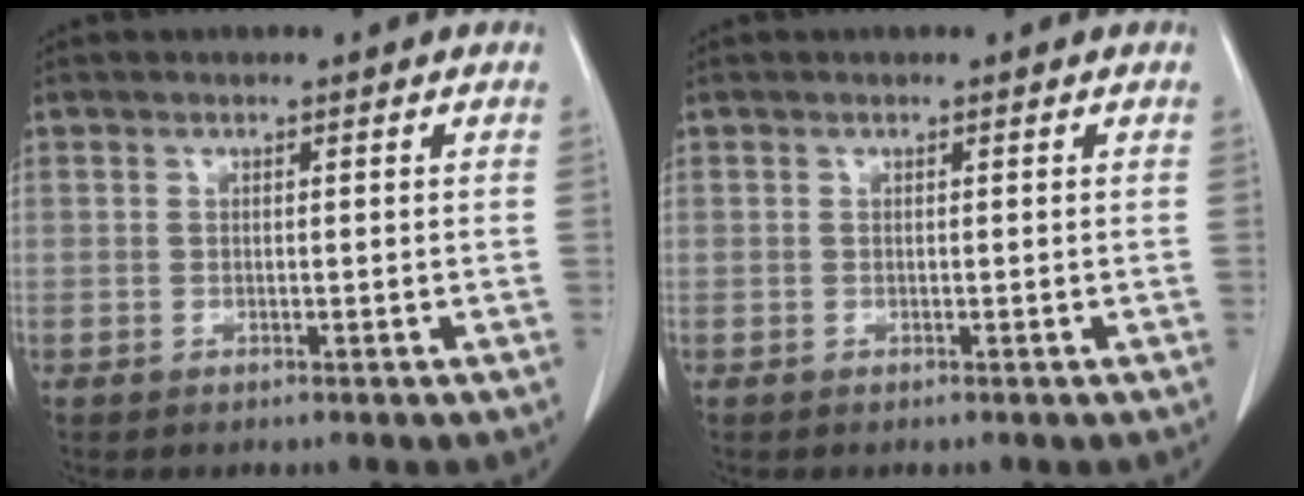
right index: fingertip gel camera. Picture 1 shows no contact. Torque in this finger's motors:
{"motor_torque": [0.00, 0.00, 0.00, 0.00]}